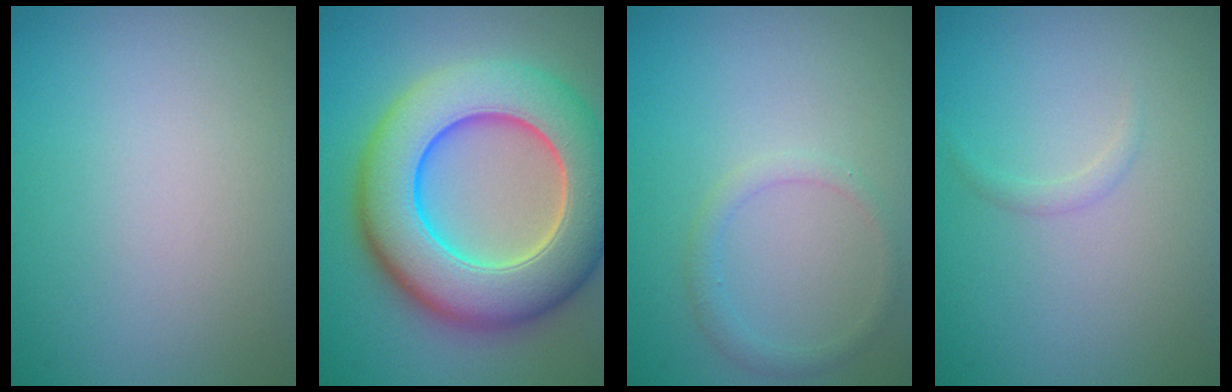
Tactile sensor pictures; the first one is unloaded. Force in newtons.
{"total": 12.5, "press": 12.5, "slide": 0.4}
{"total": 1.4, "press": 1.4, "slide": 0.1}
{"total": 0.7, "press": 0.7, "slide": 0.0}